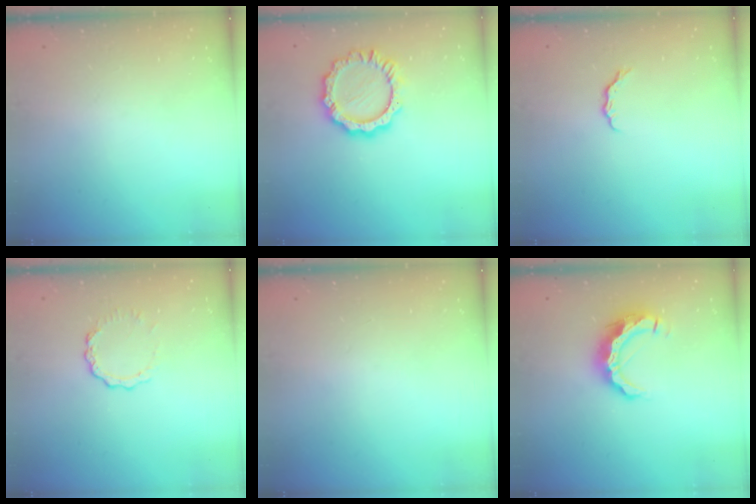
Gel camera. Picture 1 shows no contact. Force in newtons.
{"total": 11.3, "press": 11.2, "slide": 1.1}
{"total": 3.9, "press": 3.9, "slide": 0.5}
{"total": 5.3, "press": 5.2, "slide": 0.6}
{"total": 0.0}
{"total": 11.0, "press": 10.9, "slide": 0.9}